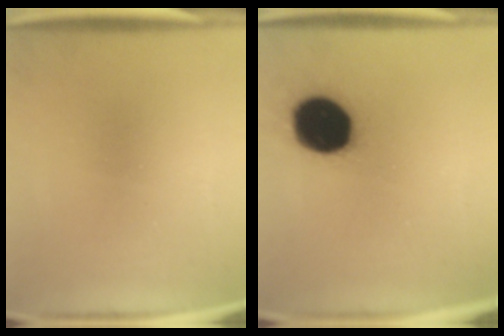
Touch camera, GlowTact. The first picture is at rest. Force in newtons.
{"total": 18.6}